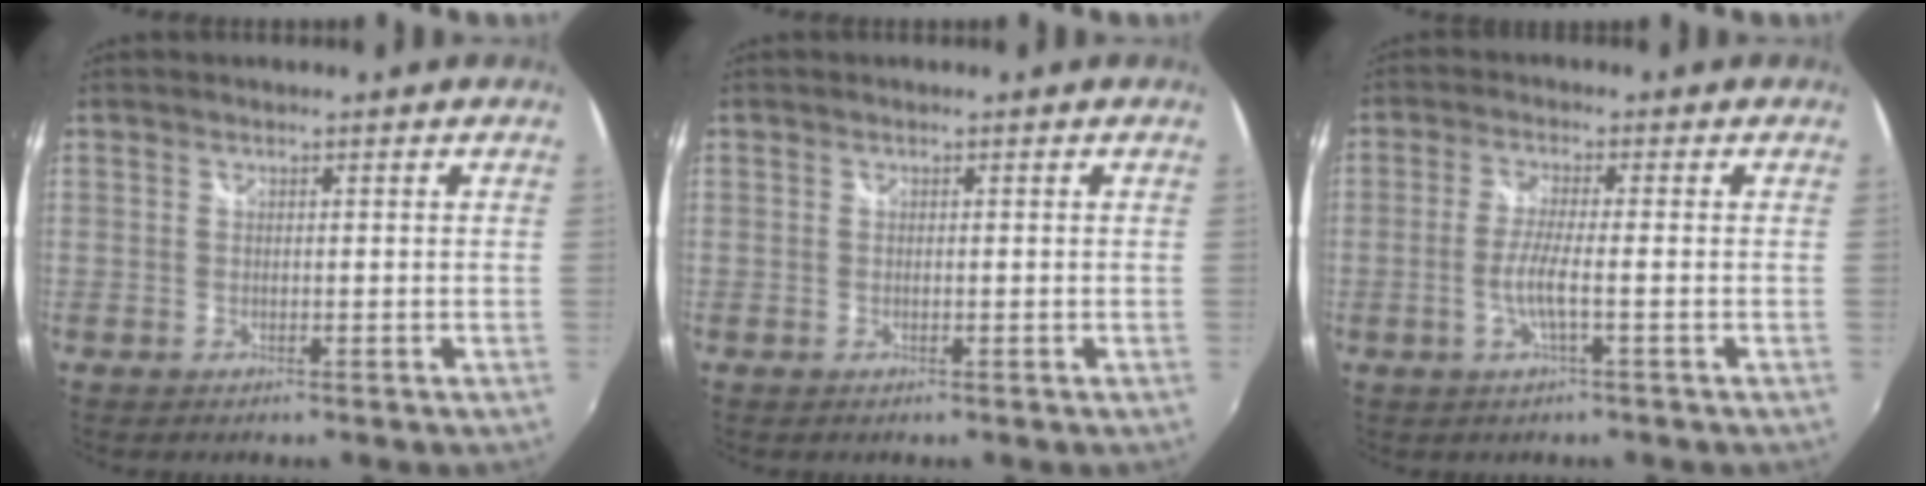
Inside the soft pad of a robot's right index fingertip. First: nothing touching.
{"total": 0.0}
{"total": 4.3, "force": [-1.4, -0.3, 4.1], "torque": [-0.087, -0.004, -0.029]}